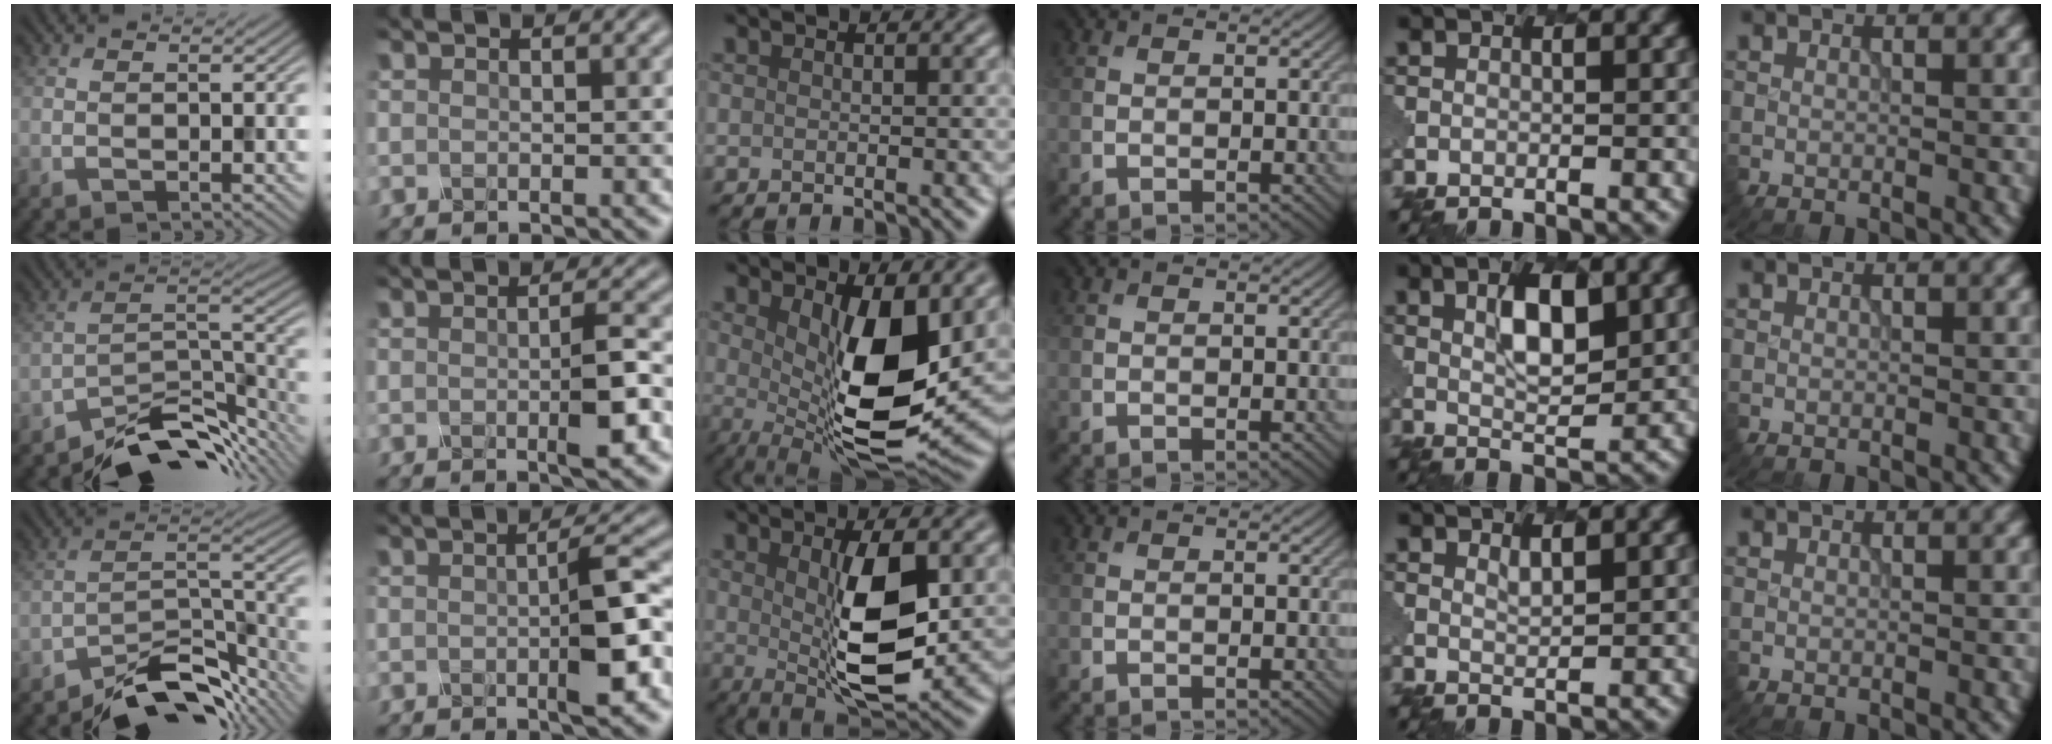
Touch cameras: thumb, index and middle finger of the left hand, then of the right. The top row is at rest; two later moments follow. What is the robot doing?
{"motion": "press", "object": "mechanical pencil"}